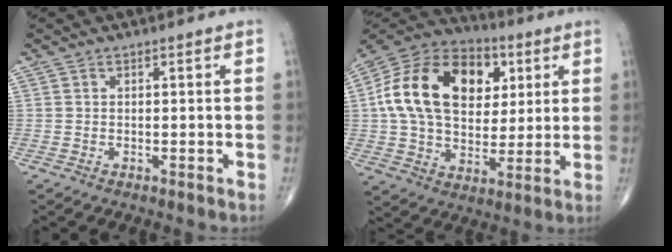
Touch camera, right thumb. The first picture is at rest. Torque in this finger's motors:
{"motor_torque": [2.29, 2.72, 0.50, -0.21, 0.30]}